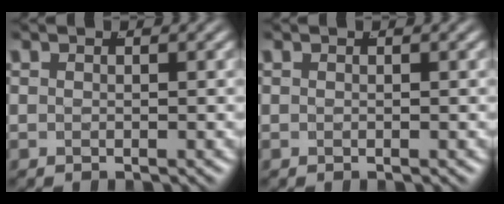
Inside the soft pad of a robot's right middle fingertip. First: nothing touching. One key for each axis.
{"total": 0.0}